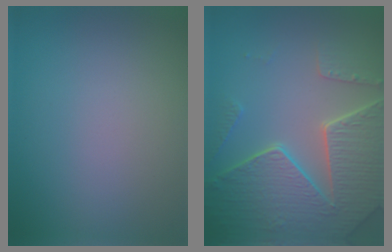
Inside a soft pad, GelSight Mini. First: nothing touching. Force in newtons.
{"total": 8.1, "press": 5.9, "slide": 5.5}